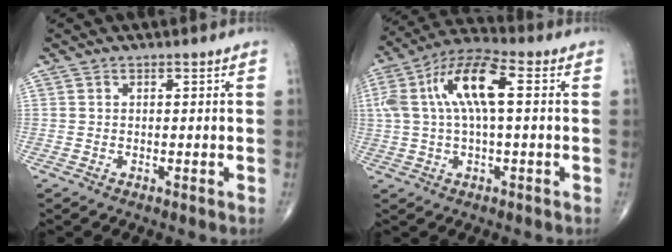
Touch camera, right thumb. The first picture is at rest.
{"total": 13.7, "force": [2.3, 5.0, 12.5], "torque": [-0.263, 0.040, 0.038]}